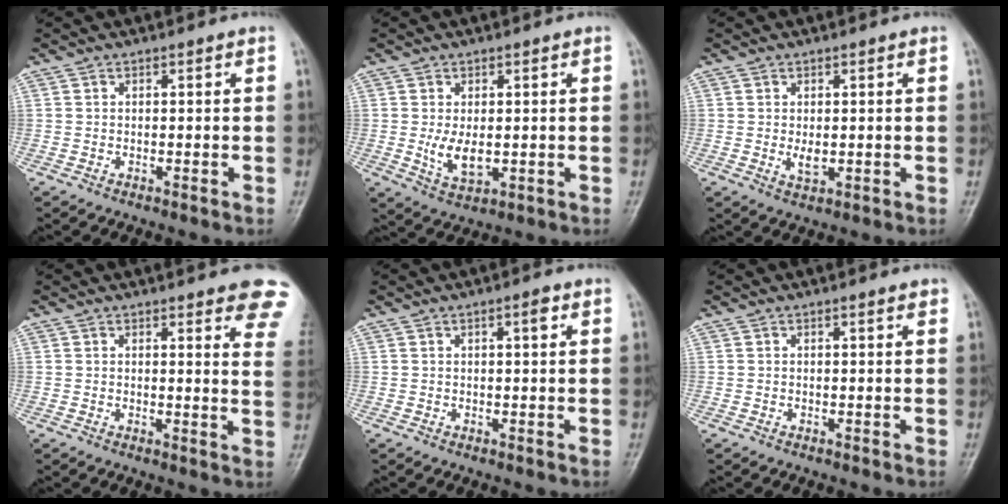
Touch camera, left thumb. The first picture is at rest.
{"total": 5.4, "force": [-0.1, 2.8, 4.6], "torque": [-0.079, -0.011, 0.007]}
{"total": 2.6, "force": [0.0, 1.3, 2.2], "torque": [-0.037, -0.005, 0.006]}
{"total": 10.6, "force": [7.6, 2.7, 6.8], "torque": [-0.046, -0.031, 0.068]}
{"total": 2.1, "force": [0.9, 0.4, 1.8], "torque": [-0.027, 0.000, 0.013]}
{"total": 1.1, "force": [0.7, 0.1, 0.8], "torque": [-0.010, 0.001, 0.008]}